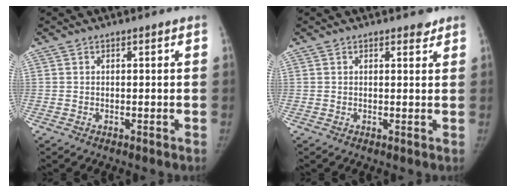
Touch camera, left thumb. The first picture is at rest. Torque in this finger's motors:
{"motor_torque": [0.40, -0.01, 0.10, -0.14, 0.04]}